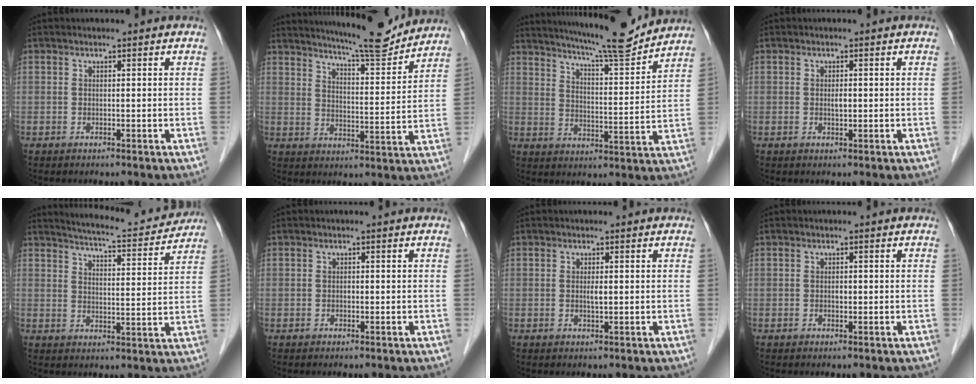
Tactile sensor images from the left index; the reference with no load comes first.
{"total": 11.8, "force": [11.1, 0.5, 4.2], "torque": [-0.067, -0.014, 0.151]}
{"total": 13.2, "force": [12.1, 0.2, 5.3], "torque": [-0.091, -0.012, 0.171]}
{"total": 1.4, "force": [-1.2, 0.3, 0.7], "torque": [-0.012, -0.006, -0.019]}
{"total": 10.9, "force": [10.4, 0.6, 2.9], "torque": [-0.047, -0.009, 0.133]}
{"total": 1.3, "force": [-1.3, 0.2, 0.1], "torque": [-0.001, -0.004, -0.023]}
{"total": 1.4, "force": [-1.1, 0.0, 0.8], "torque": [-0.016, -0.007, -0.019]}
{"total": 1.4, "force": [-1.3, 0.3, 0.3], "torque": [-0.005, -0.004, -0.023]}